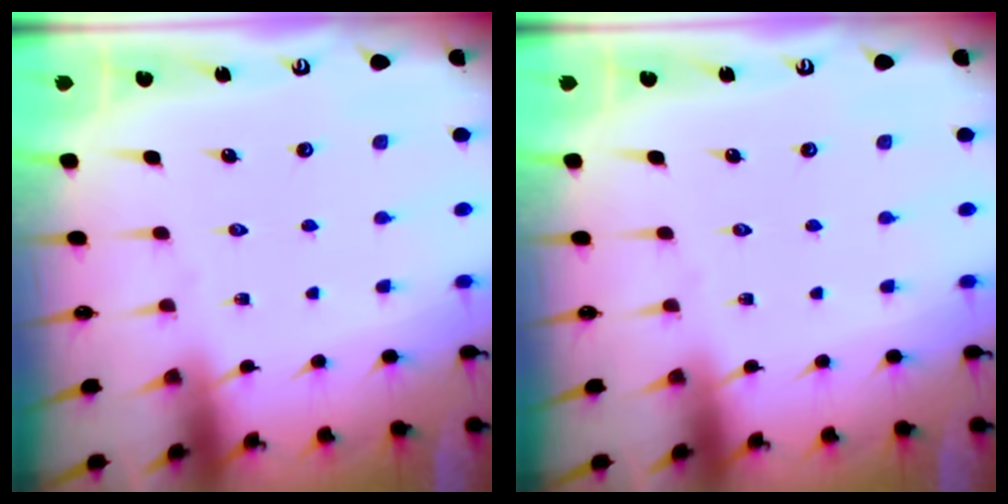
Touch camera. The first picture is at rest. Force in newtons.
{"total": 0.0}